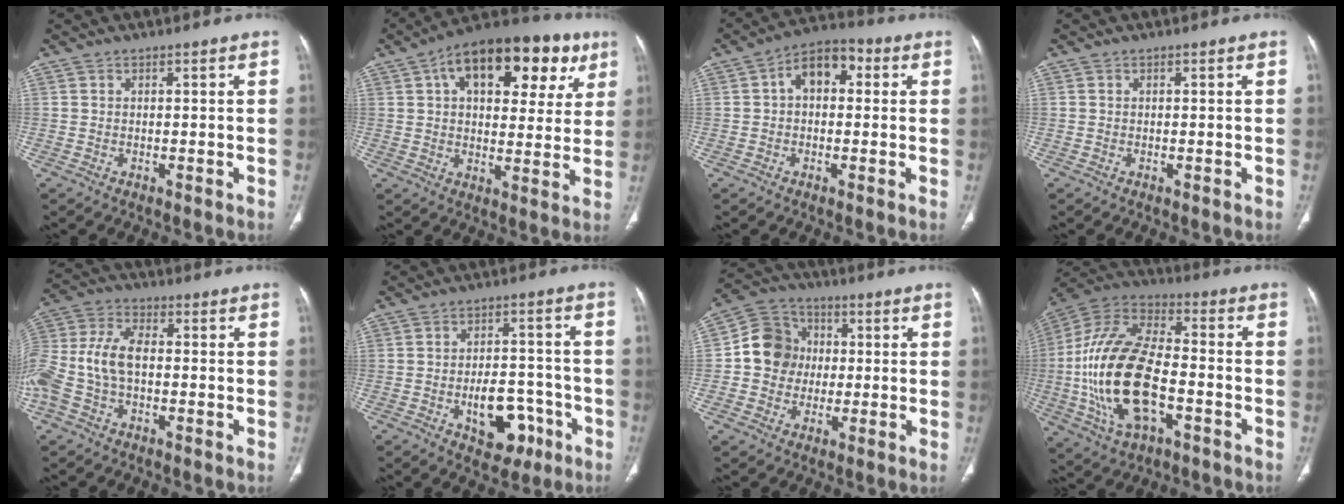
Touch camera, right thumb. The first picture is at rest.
{"total": 21.9, "force": [9.3, 11.7, 16.1], "torque": [-0.193, 0.014, 0.130]}
{"total": 8.1, "force": [1.3, 5.3, 5.9], "torque": [-0.070, 0.029, 0.010]}
{"total": 0.0}
{"total": 12.7, "force": [-1.8, 7.6, 10.0], "torque": [-0.234, 0.030, -0.036]}
{"total": 10.5, "force": [-4.2, 6.4, 7.1], "torque": [-0.073, 0.036, -0.052]}
{"total": 10.6, "force": [0.1, 9.7, 4.2], "torque": [-0.045, 0.023, -0.008]}
{"total": 23.5, "force": [-4.7, 12.0, 19.6], "torque": [-0.405, 0.022, -0.082]}